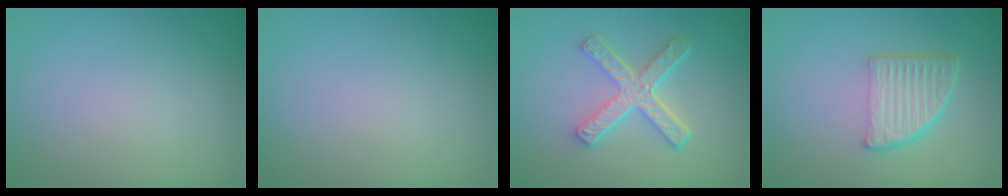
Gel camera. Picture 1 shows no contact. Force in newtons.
{"total": 0.0}
{"total": 4.9, "press": 3.4, "slide": 3.4}
{"total": 4.8, "press": 3.3, "slide": 3.4}